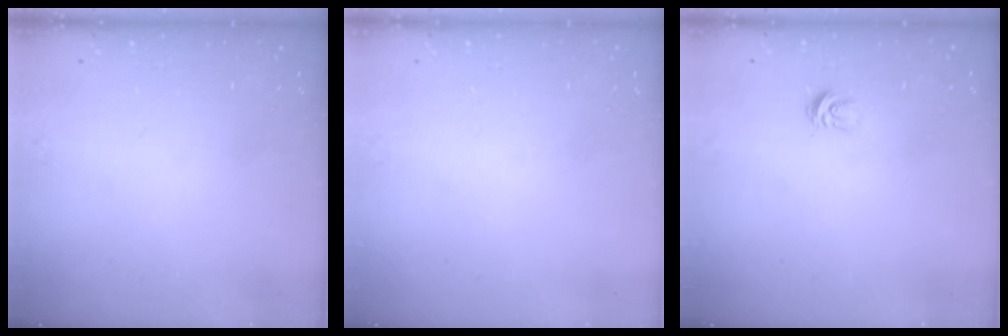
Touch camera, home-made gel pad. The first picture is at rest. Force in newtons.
{"total": 0.0}
{"total": 3.1, "press": 3.1, "slide": 0.4}